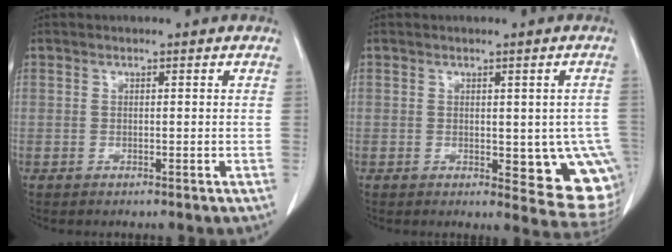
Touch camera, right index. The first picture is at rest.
{"total": 10.9, "force": [-1.7, 4.4, 9.8], "torque": [-0.094, -0.009, -0.011]}